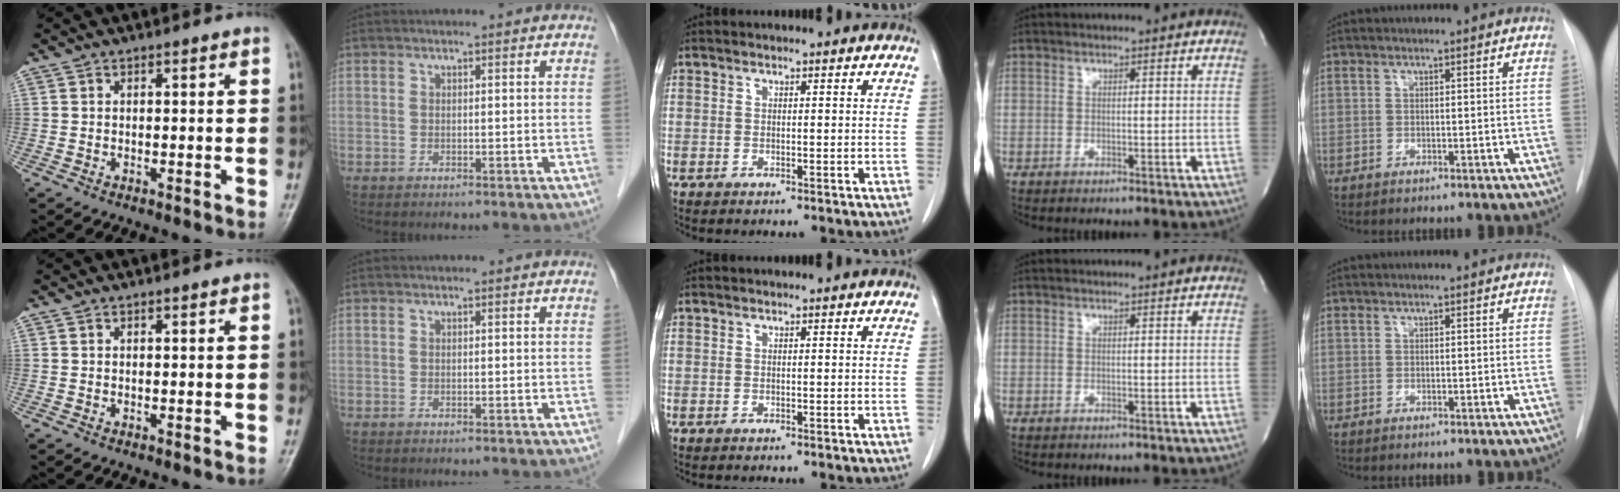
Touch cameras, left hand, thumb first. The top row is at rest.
{}